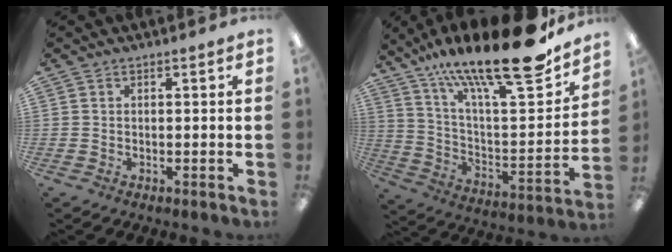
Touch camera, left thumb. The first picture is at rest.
{"total": 24.9, "force": [18.6, 4.9, 15.7], "torque": [-0.240, -0.129, 0.299]}